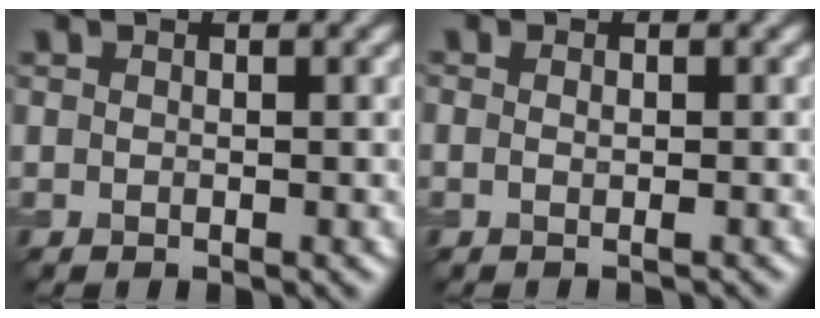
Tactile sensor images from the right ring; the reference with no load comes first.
{"total": 1.0, "force": [-0.3, 0.3, 0.9], "torque": [-0.015, 0.000, -0.003]}